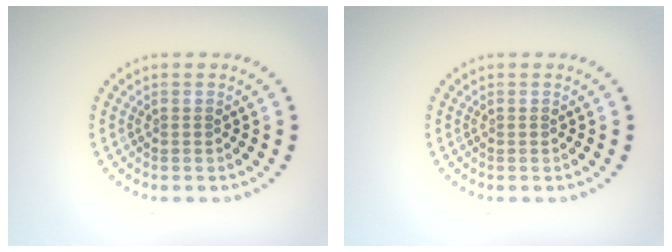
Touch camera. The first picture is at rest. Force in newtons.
{"total": 0.0}